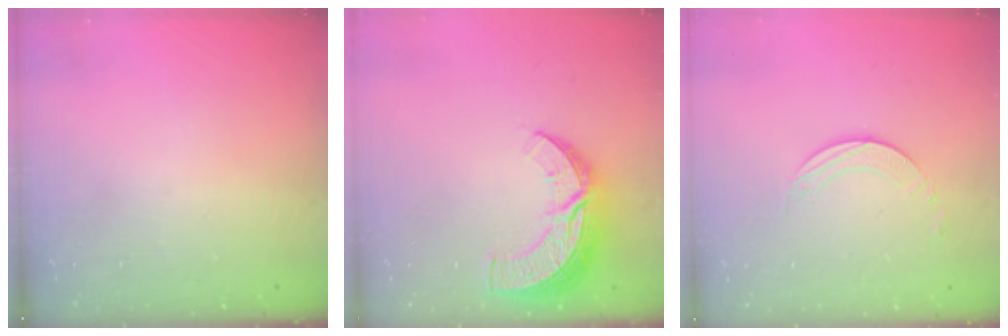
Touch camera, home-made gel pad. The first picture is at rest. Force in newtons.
{"total": 10.9, "press": 10.9, "slide": 0.8}
{"total": 2.5, "press": 2.5, "slide": 0.2}